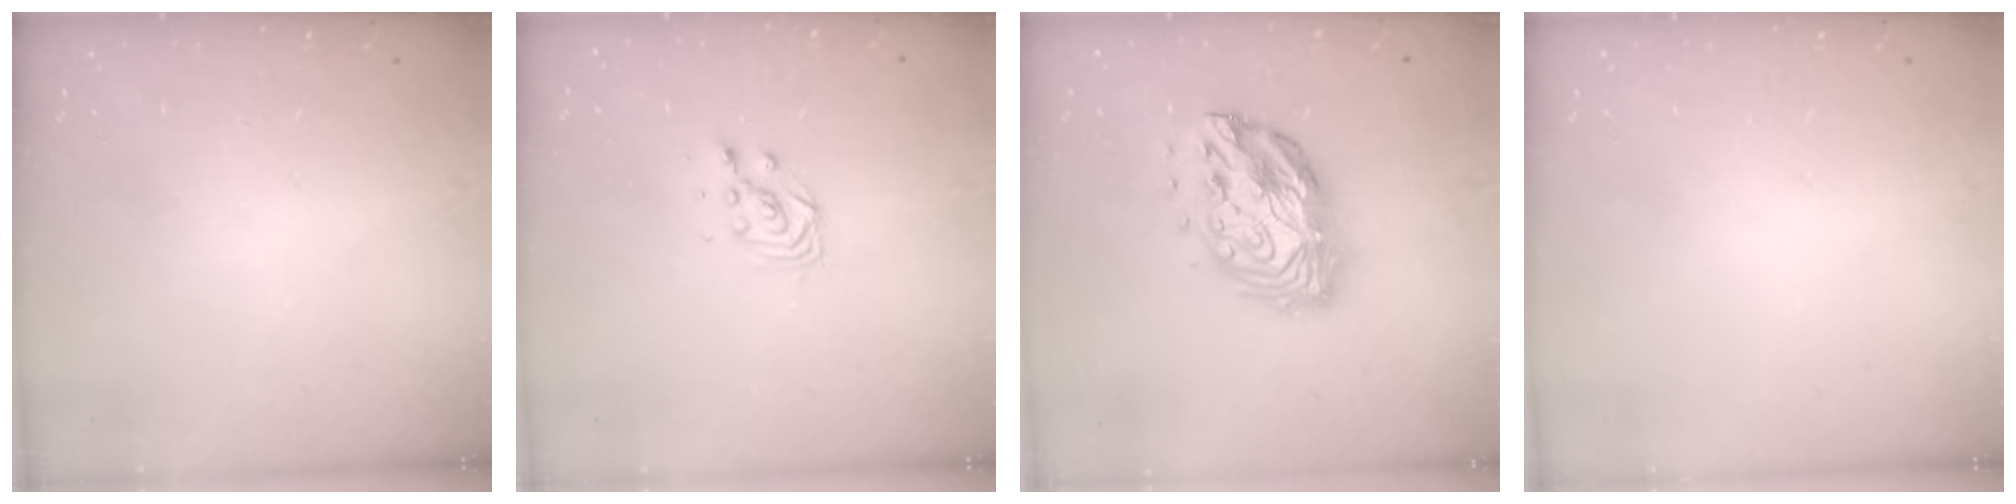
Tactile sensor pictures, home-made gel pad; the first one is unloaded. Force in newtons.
{"total": 5.3, "press": 5.2, "slide": 0.2}
{"total": 15.7, "press": 15.6, "slide": 1.2}
{"total": 0.0}